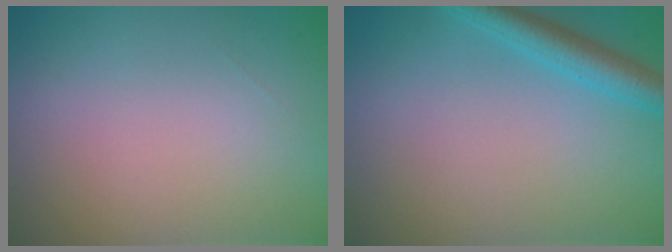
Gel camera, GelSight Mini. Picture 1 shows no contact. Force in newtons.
{"total": 3.2, "press": 3.2, "slide": 0.2}